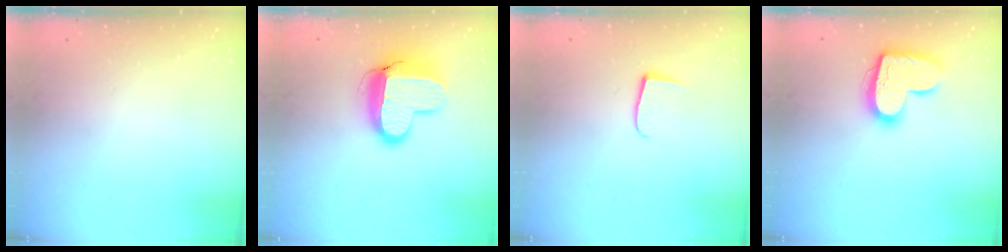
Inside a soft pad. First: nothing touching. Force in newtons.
{"total": 12.4, "press": 12.4, "slide": 1.0}
{"total": 6.0, "press": 5.9, "slide": 0.7}
{"total": 16.4, "press": 16.4, "slide": 1.2}